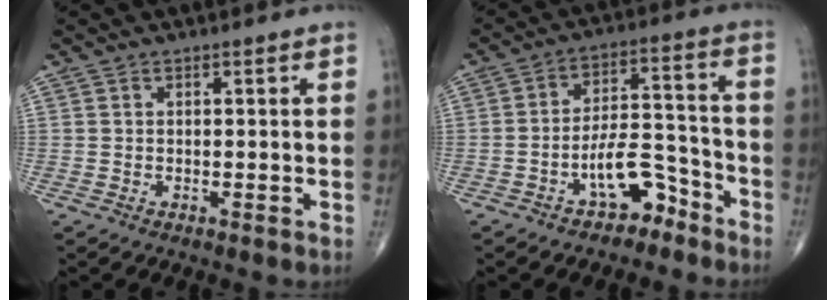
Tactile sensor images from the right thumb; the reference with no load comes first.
{"total": 9.0, "force": [-5.5, 4.4, 5.6], "torque": [-0.073, 0.064, -0.090]}